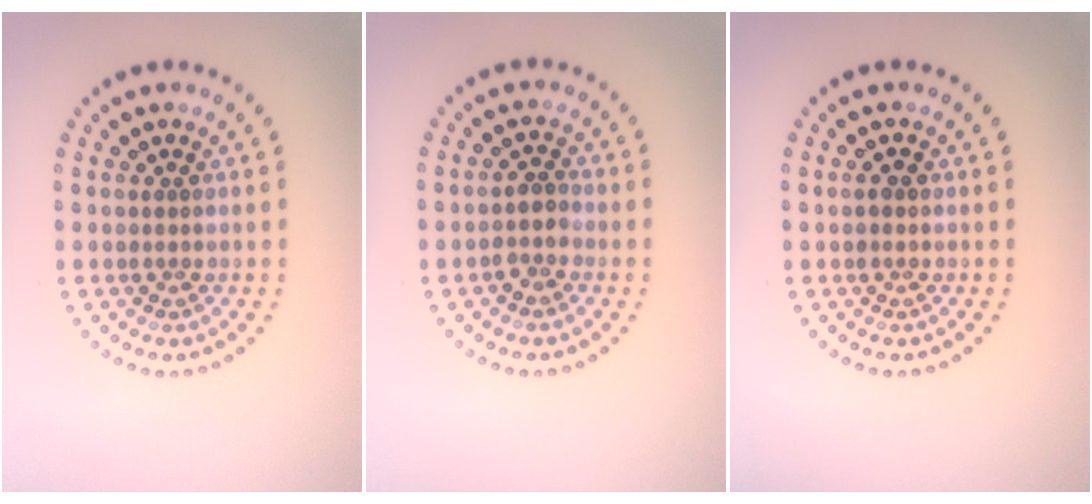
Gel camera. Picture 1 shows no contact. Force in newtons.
{"total": 1.8, "press": 1.4, "slide": 1.1}
{"total": 0.9, "press": 0.9, "slide": 0.1}